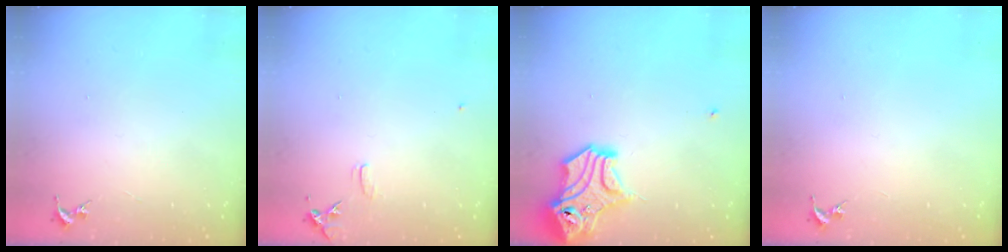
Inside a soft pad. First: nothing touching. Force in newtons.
{"total": 6.3, "press": 6.2, "slide": 0.7}
{"total": 14.1, "press": 14.0, "slide": 1.9}
{"total": 0.0}